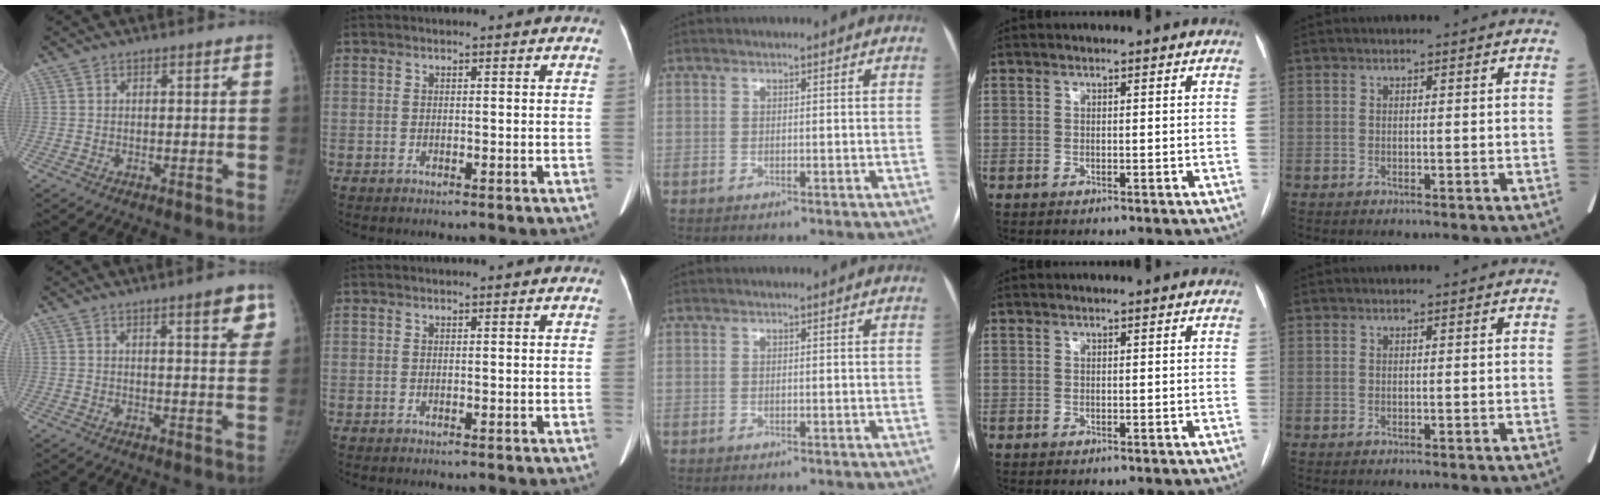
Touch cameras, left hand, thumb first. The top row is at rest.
{"thumb": {"total": 5.9, "force": [3.2, 1.4, 4.8], "torque": [-0.043, -0.012, 0.039]}}